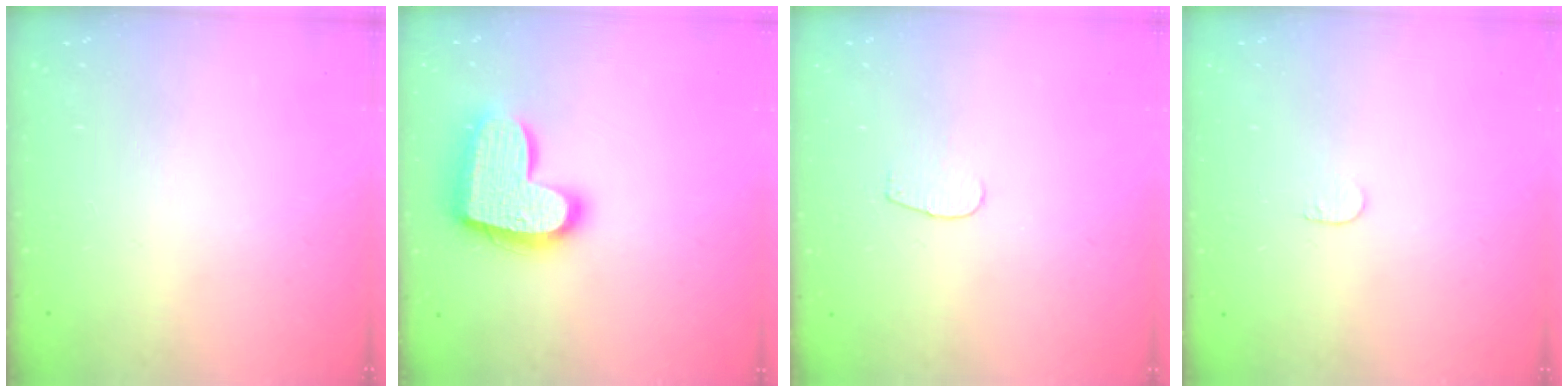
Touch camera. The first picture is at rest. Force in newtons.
{"total": 18.0, "press": 18.0, "slide": 1.1}
{"total": 2.8, "press": 2.8, "slide": 0.2}
{"total": 3.3, "press": 3.3, "slide": 0.3}